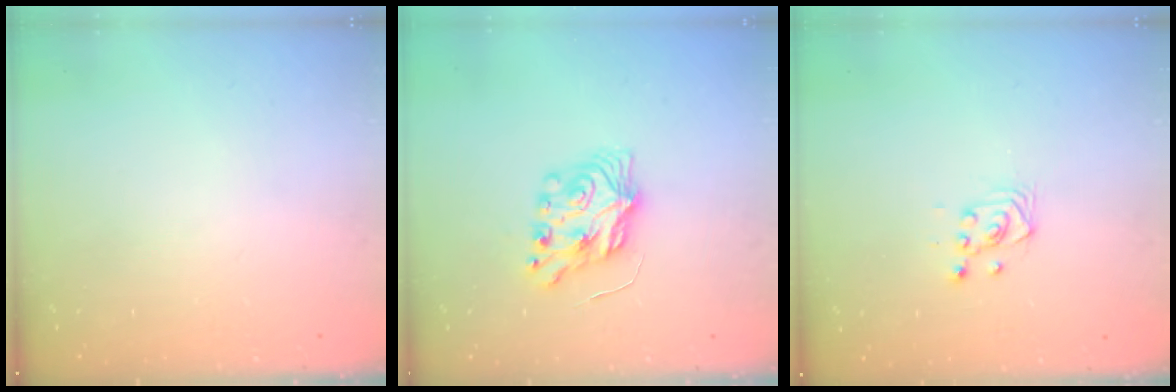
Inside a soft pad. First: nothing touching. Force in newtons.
{"total": 7.3, "press": 7.3, "slide": 0.2}
{"total": 4.2, "press": 3.9, "slide": 1.7}